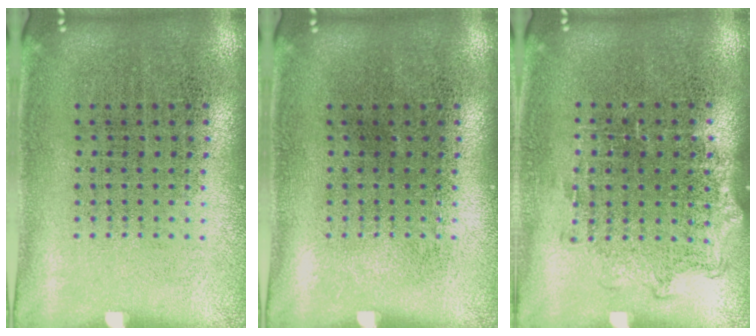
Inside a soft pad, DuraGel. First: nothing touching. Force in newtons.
{"total": 0.0}
{"total": 1.1, "press": 1.0, "slide": 0.4}